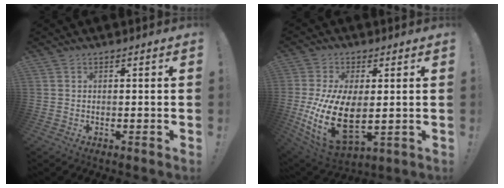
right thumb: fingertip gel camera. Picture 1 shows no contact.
{"total": 19.0, "force": [-1.0, 10.7, 15.8], "torque": [-0.300, -0.012, -0.005]}